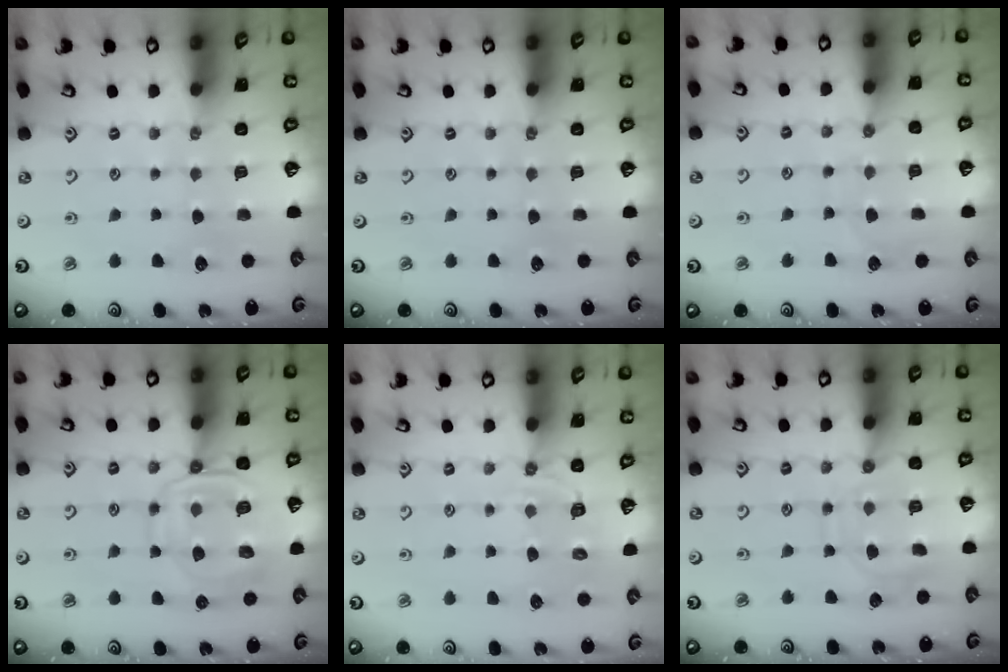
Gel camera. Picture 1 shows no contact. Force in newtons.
{"total": 0.0}
{"total": 7.0, "press": 7.0, "slide": 0.6}
{"total": 10.2, "press": 10.1, "slide": 1.3}
{"total": 3.7, "press": 3.0, "slide": 2.1}
{"total": 11.0, "press": 11.0, "slide": 0.8}